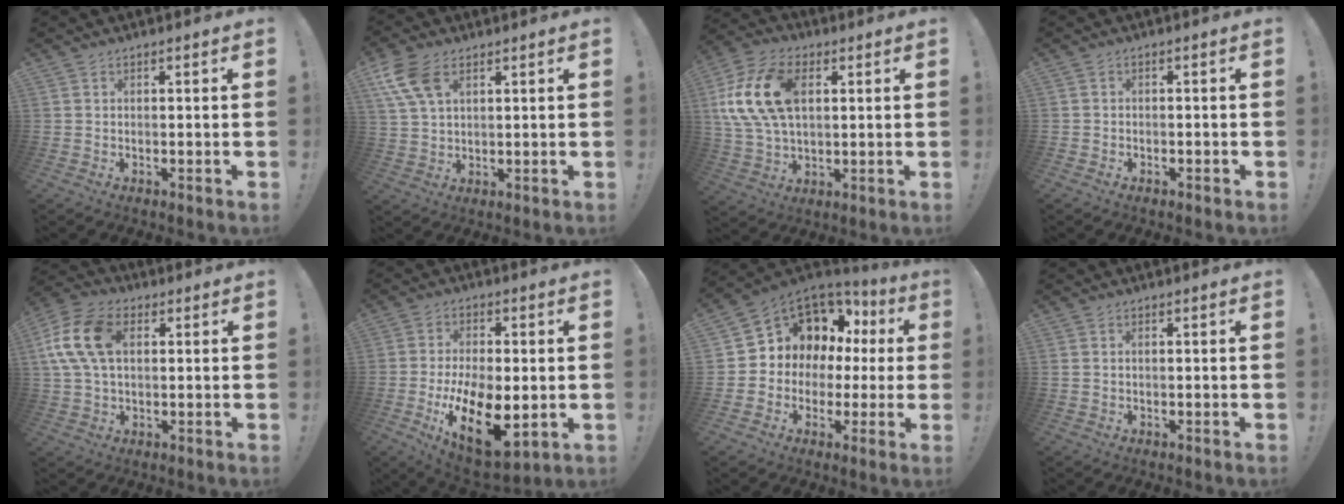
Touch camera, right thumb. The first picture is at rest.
{"total": 9.8, "force": [4.7, 5.6, 6.6], "torque": [-0.128, -0.012, 0.090]}
{"total": 18.6, "force": [4.2, 11.8, 13.7], "torque": [-0.258, 0.001, 0.078]}
{"total": 1.2, "force": [-1.0, 0.7, 0.2], "torque": [0.000, 0.004, -0.018]}
{"total": 14.9, "force": [3.1, 9.6, 11.0], "torque": [-0.216, 0.011, 0.064]}
{"total": 18.2, "force": [-4.1, 9.1, 15.2], "torque": [-0.252, 0.007, -0.055]}
{"total": 9.6, "force": [3.9, 7.9, 3.7], "torque": [-0.051, -0.044, 0.084]}
{"total": 0.8, "force": [0.5, 0.3, 0.5], "torque": [-0.017, 0.002, 0.011]}